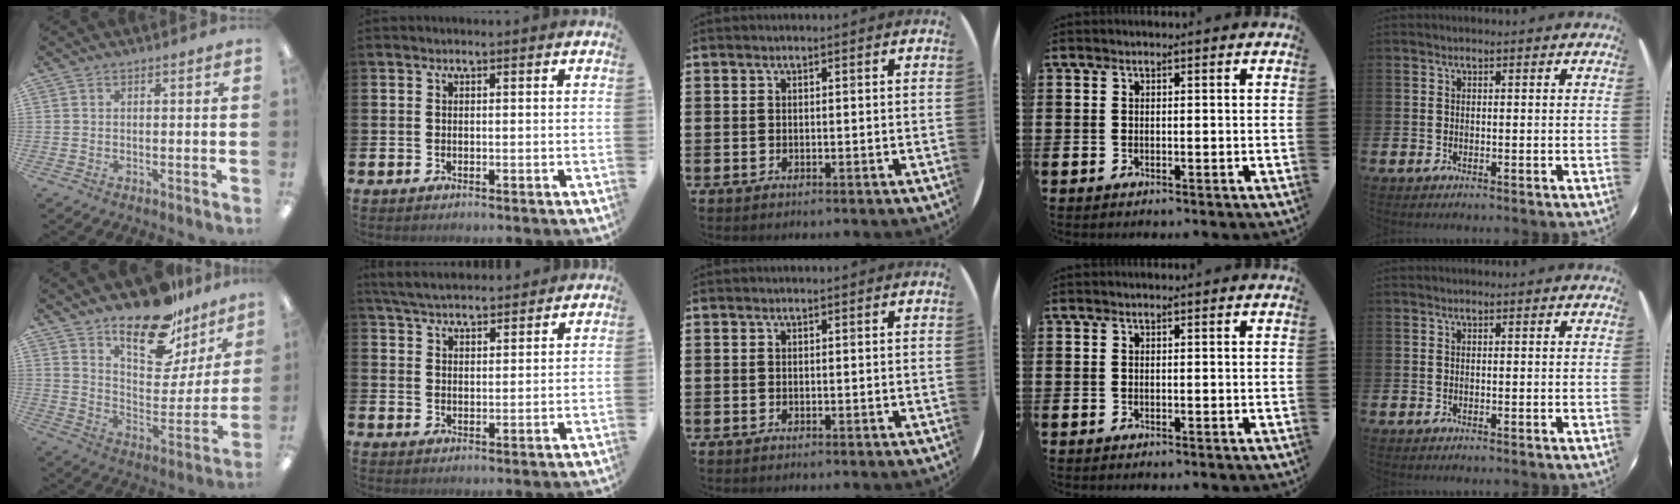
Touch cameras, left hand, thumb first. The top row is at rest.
{"thumb": {"total": 17.9, "force": [14.0, 7.2, 8.5], "torque": [-0.128, -0.104, 0.242]}, "index": {"total": 5.0, "force": [4.9, 0.8, 0.8], "torque": [-0.038, -0.018, 0.090]}}